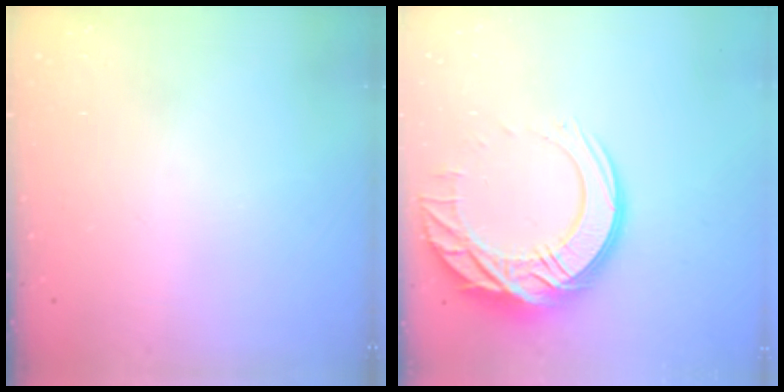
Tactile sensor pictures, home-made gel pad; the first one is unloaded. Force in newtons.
{"total": 18.7, "press": 18.6, "slide": 1.8}